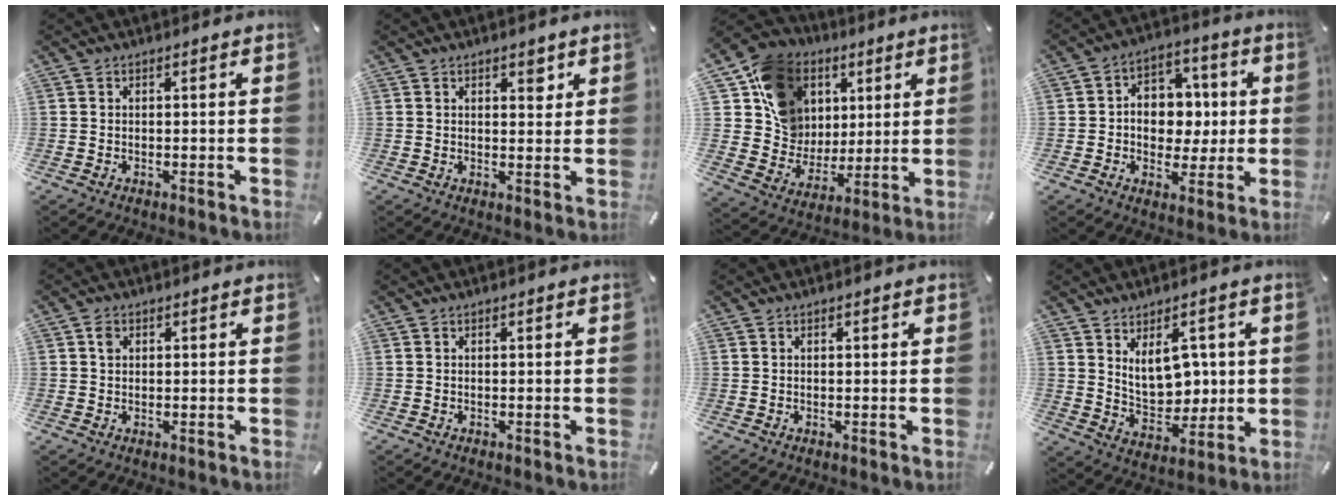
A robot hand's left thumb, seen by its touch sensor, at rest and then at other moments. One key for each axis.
{"total": 2.8, "fx": 1.6, "fy": 1.8, "fz": 1.4, "tx": 0.001, "ty": -0.009, "tz": 0.021}
{"total": 16.1, "fx": 6.2, "fy": 13.9, "fz": 5.2, "tx": -0.082, "ty": -0.031, "tz": 0.125}
{"total": 9.4, "fx": -0.1, "fy": 8.4, "fz": 4.2, "tx": -0.056, "ty": 0.004, "tz": 0.002}
{"total": 1.6, "fx": 0.5, "fy": 1.4, "fz": 0.7, "tx": -0.008, "ty": 0.003, "tz": 0.006}
{"total": 0.0}
{"total": 0.5, "fx": 0.2, "fy": 0.4, "fz": 0.3, "tx": -0.005, "ty": 0.003, "tz": 0.003}
{"total": 10.8, "fx": 3.5, "fy": 7.7, "fz": 6.8, "tx": -0.104, "ty": -0.017, "tz": 0.067}